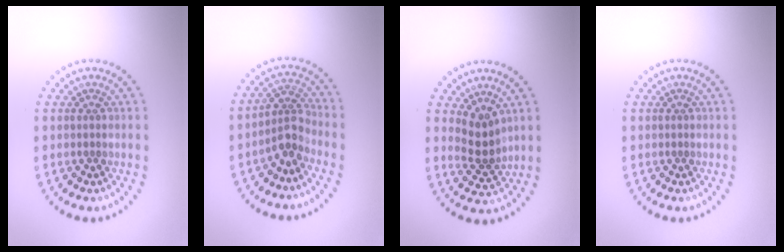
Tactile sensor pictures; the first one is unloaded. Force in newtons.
{"total": 2.7, "press": 2.1, "slide": 1.8}
{"total": 2.6, "press": 2.2, "slide": 1.4}
{"total": 0.0}